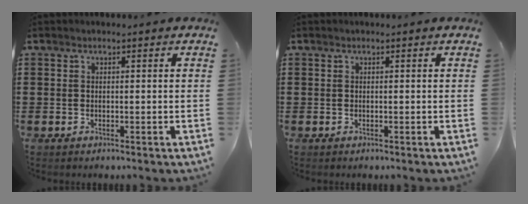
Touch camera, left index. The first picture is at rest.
{"total": 0.0}